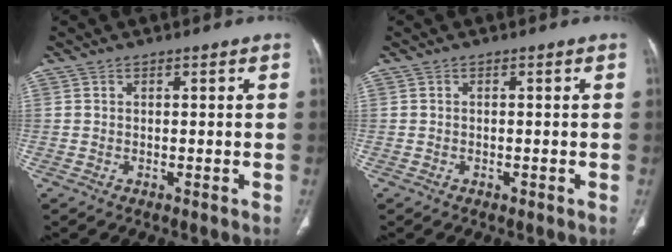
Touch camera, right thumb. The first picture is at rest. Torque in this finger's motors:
{"motor_torque": [0.02, 0.13, -0.24, 0.11, -0.02]}